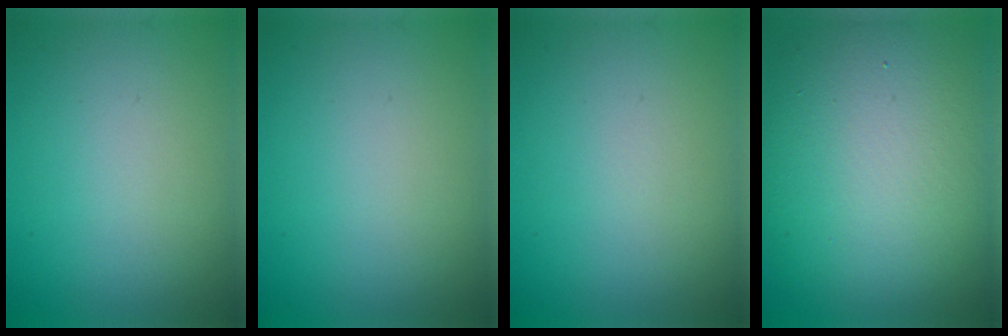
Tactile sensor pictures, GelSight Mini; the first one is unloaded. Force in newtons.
{"total": 0.0}
{"total": 0.0}
{"total": 14.7, "press": 14.7, "slide": 0.9}